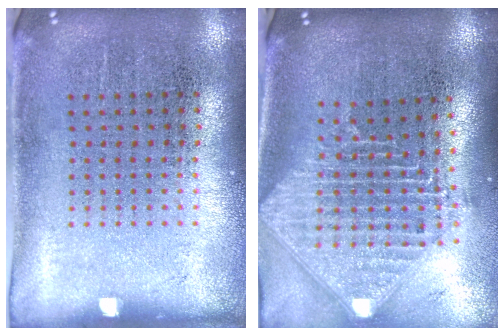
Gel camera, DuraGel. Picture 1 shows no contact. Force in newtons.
{"total": 2.4, "press": 1.8, "slide": 1.6}